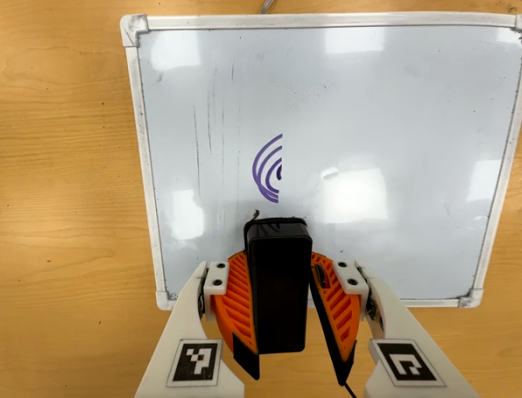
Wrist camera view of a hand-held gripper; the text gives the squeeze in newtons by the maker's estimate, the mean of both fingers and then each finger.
{"total": 7.0, "left": 7.4, "right": 6.7}